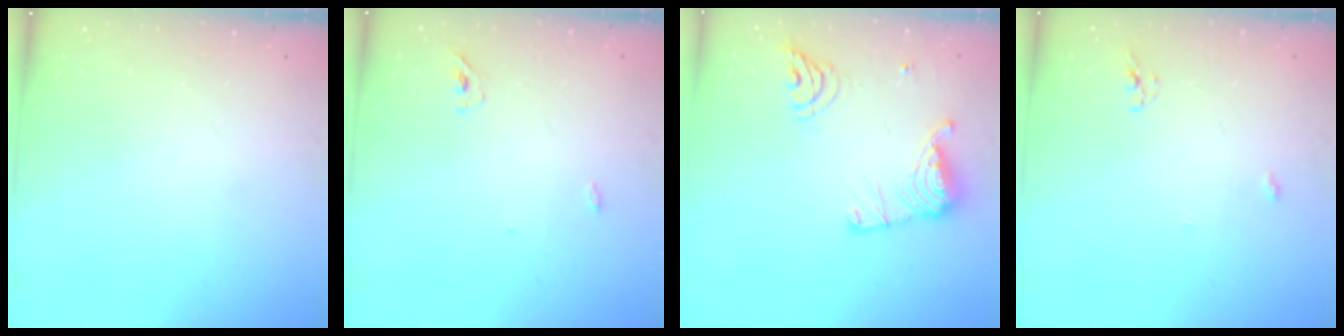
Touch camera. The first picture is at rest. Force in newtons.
{"total": 6.0, "press": 2.8, "slide": 5.3}
{"total": 13.2, "press": 13.2, "slide": 1.2}
{"total": 3.3, "press": 3.3, "slide": 0.2}